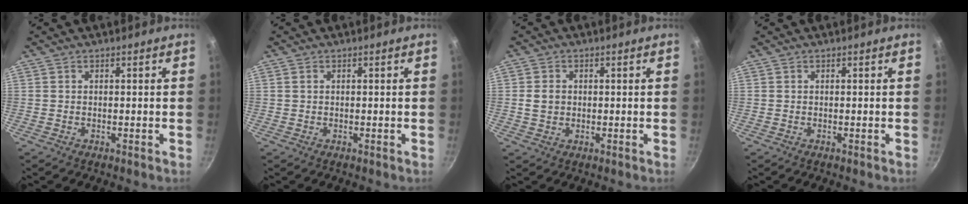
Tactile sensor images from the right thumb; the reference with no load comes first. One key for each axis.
{"total": 0.5, "fx": 0.2, "fy": 0.4, "fz": 0.3, "tx": -0.006, "ty": 0.002, "tz": 0.004}
{"total": 3.3, "fx": 0.2, "fy": 2.7, "fz": 1.8, "tx": -0.024, "ty": 0.005, "tz": 0.002}
{"total": 0.0}